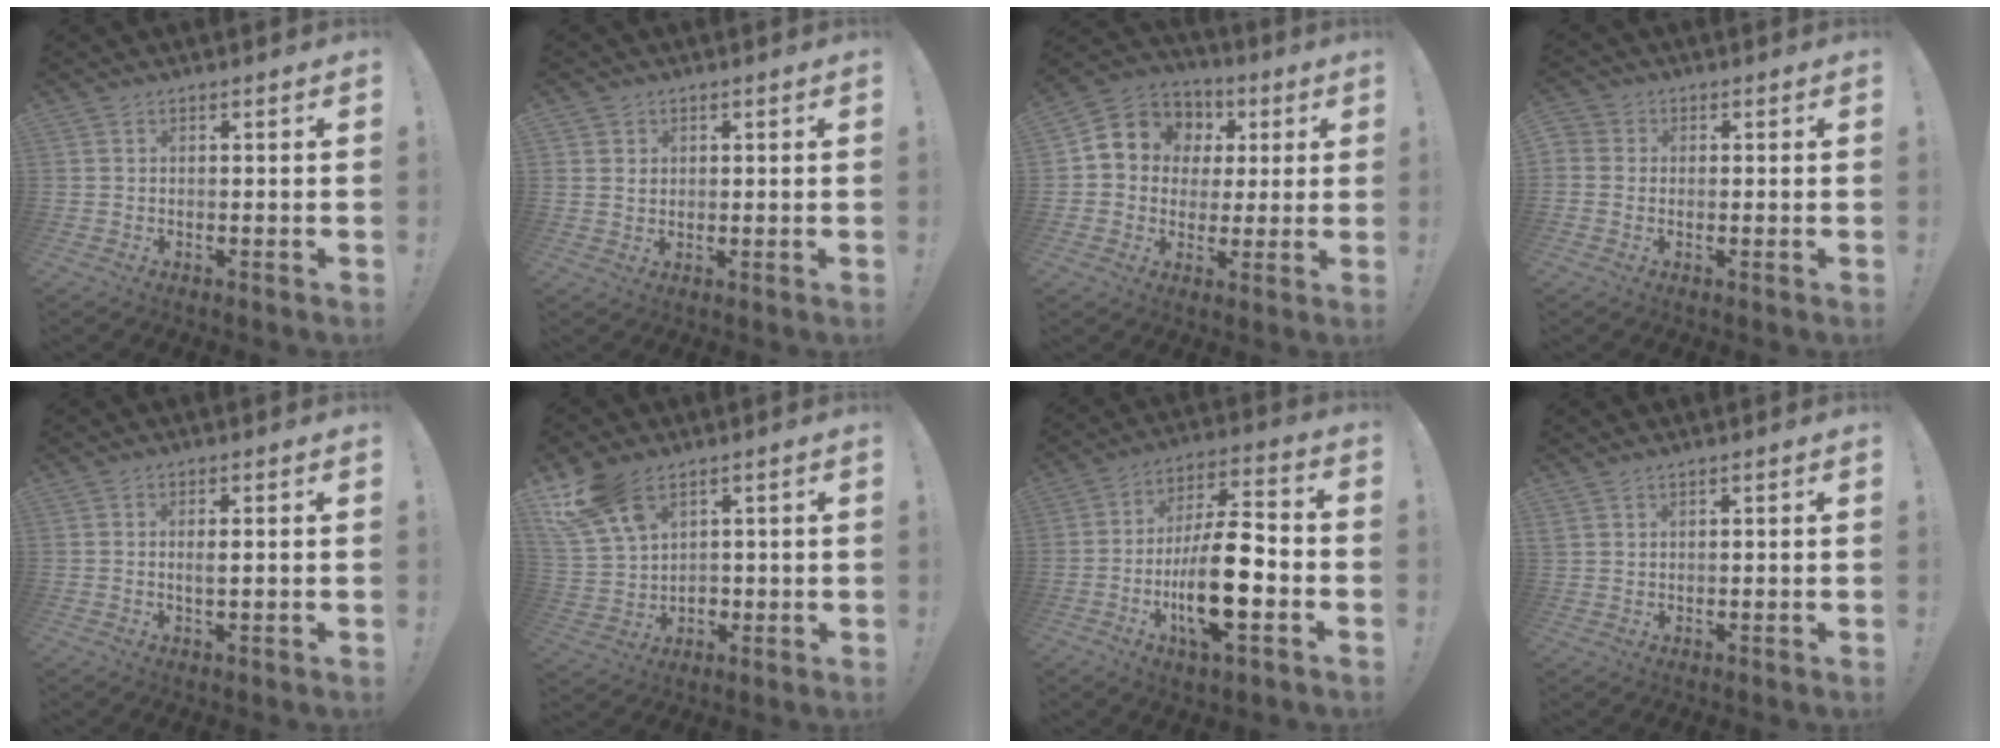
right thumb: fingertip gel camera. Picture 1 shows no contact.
{"total": 2.6, "force": [1.4, 2.2, 0.1], "torque": [0.003, -0.006, 0.025]}
{"total": 9.6, "force": [2.5, 8.8, 2.9], "torque": [-0.045, -0.011, 0.055]}
{"total": 2.2, "force": [-0.2, 2.1, 0.8], "torque": [-0.010, 0.004, -0.003]}
{"total": 1.8, "force": [0.4, 0.2, 1.8], "torque": [-0.020, -0.008, 0.004]}
{"total": 14.4, "force": [7.3, 9.5, 8.0], "torque": [-0.171, -0.029, 0.143]}
{"total": 17.6, "force": [-4.6, 6.1, 15.8], "torque": [-0.285, 0.016, -0.077]}
{"total": 1.9, "force": [1.6, 0.8, 0.6], "torque": [-0.010, -0.004, 0.031]}